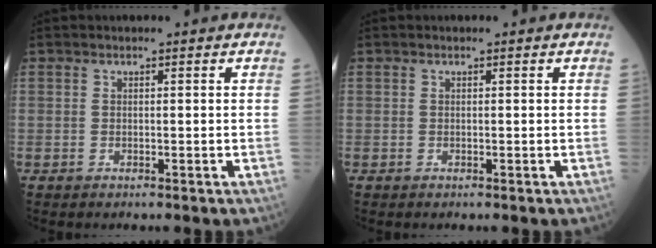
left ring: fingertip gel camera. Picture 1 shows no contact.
{"total": 0.0}